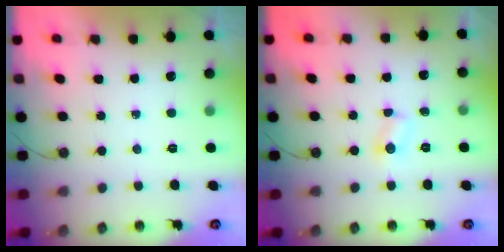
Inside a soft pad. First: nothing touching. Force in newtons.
{"total": 2.5, "press": 2.5, "slide": 0.3}